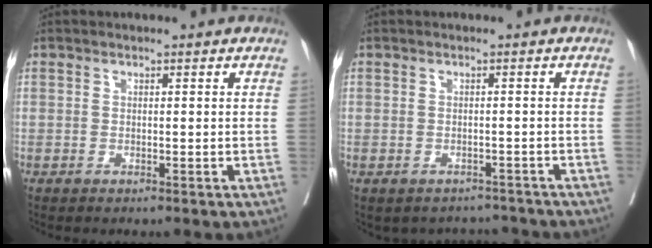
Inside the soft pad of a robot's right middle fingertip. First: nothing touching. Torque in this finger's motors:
{"motor_torque": [0.16, -0.30, -0.05, -0.02]}